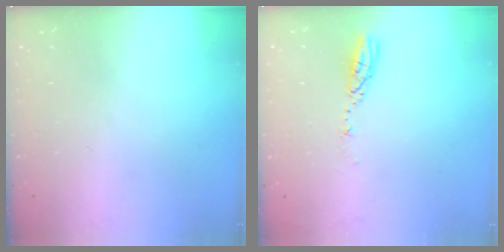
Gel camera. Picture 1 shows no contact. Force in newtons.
{"total": 3.5, "press": 3.5, "slide": 0.3}